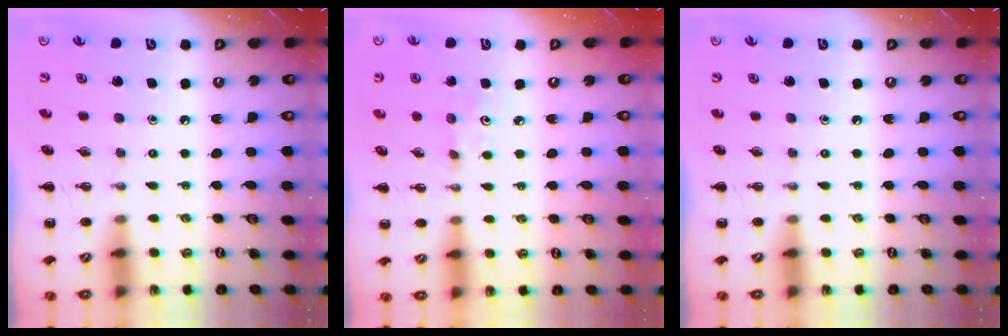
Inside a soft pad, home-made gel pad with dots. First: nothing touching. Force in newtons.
{"total": 2.8, "press": 2.7, "slide": 0.8}
{"total": 0.0}